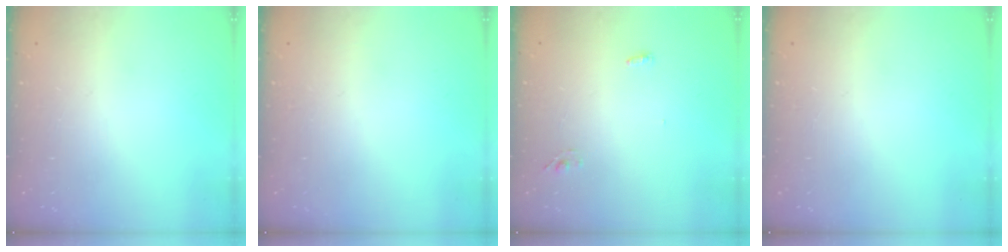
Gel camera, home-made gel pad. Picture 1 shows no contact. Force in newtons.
{"total": 0.0}
{"total": 3.2, "press": 2.9, "slide": 1.5}
{"total": 0.0}